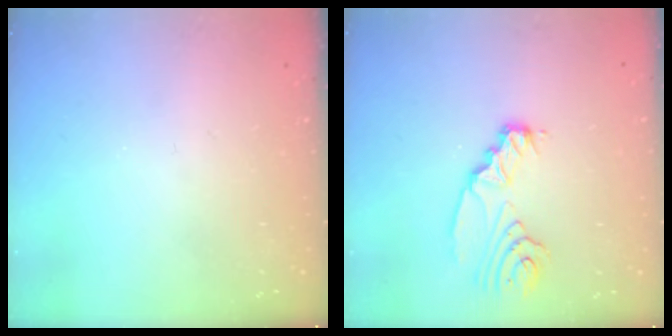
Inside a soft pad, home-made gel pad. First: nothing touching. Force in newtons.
{"total": 8.9, "press": 8.8, "slide": 1.1}